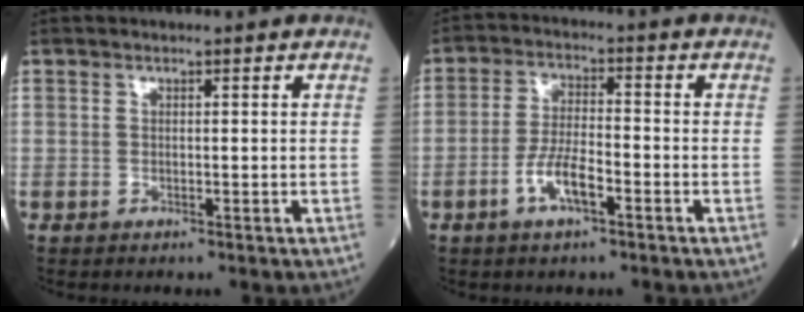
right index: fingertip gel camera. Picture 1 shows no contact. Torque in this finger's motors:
{"motor_torque": [0.37, -0.20, 0.43, 0.11]}